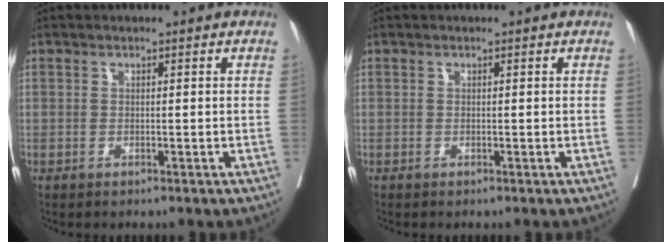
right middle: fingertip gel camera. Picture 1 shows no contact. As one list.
[{"total": 0.0}]